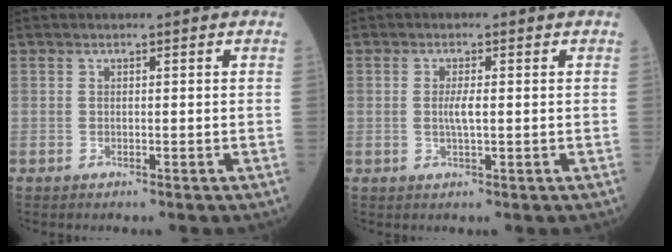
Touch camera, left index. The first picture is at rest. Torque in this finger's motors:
{"motor_torque": [0.67, 0.03, 0.06, 0.02]}